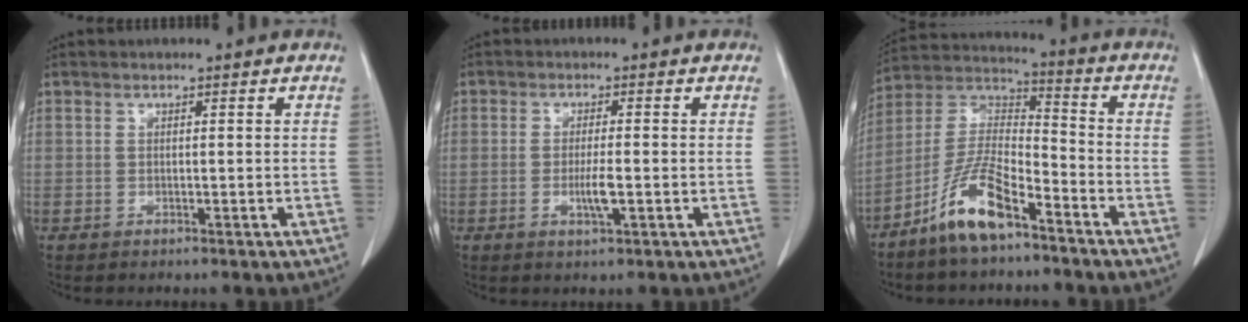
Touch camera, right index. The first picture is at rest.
{"total": 3.2, "force": [-0.9, 0.1, 3.1], "torque": [-0.064, -0.006, -0.013]}
{"total": 11.2, "force": [-7.3, 2.8, 8.0], "torque": [-0.171, -0.001, -0.141]}